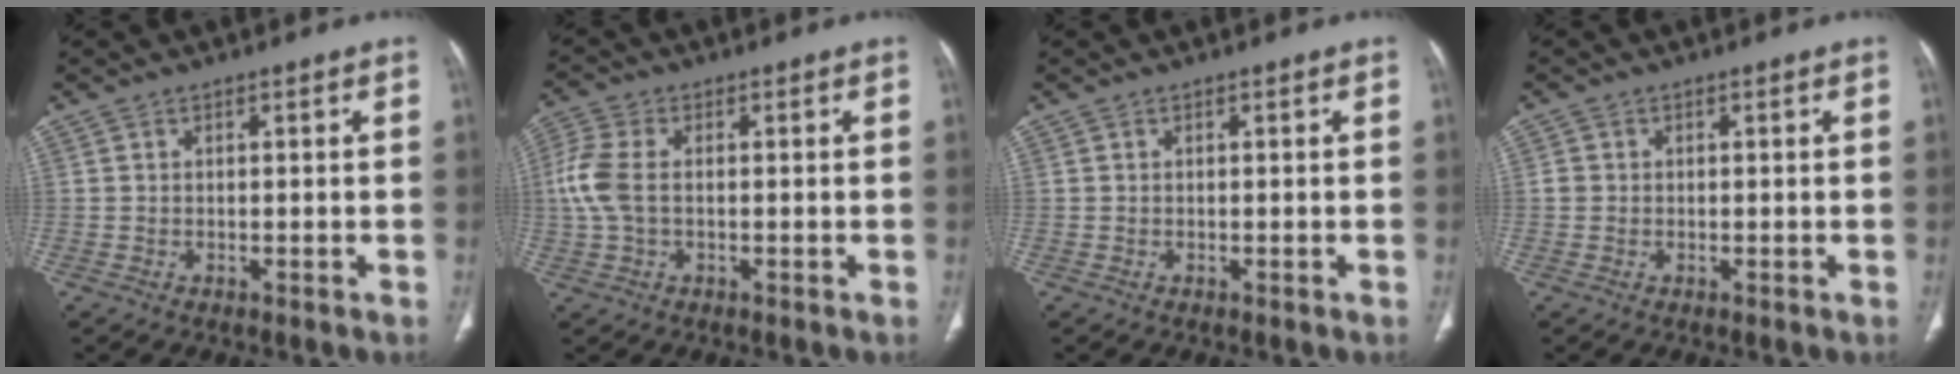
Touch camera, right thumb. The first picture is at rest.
{"total": 6.6, "force": [0.0, 3.9, 5.3], "torque": [-0.146, 0.014, -0.001]}
{"total": 0.0}
{"total": 1.2, "force": [0.0, 1.1, 0.4], "torque": [-0.003, 0.003, 0.002]}